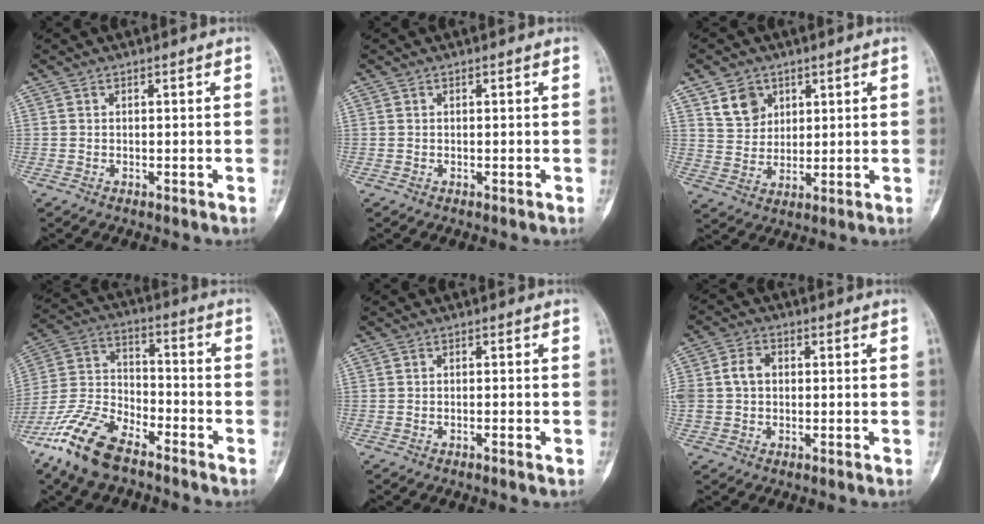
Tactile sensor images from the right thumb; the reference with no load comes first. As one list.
[{"total": 0.0}, {"total": 6.8, "force": [3.6, 5.3, 2.4], "torque": [-0.019, -0.020, 0.072]}, {"total": 15.0, "force": [-10.4, 6.3, 8.8], "torque": [-0.180, 0.046, -0.209]}, {"total": 0.9, "force": [-0.5, 0.1, 0.8], "torque": [-0.015, 0.001, -0.007]}, {"total": 5.8, "force": [0.3, 4.5, 3.6], "torque": [-0.067, 0.020, 0.006]}]